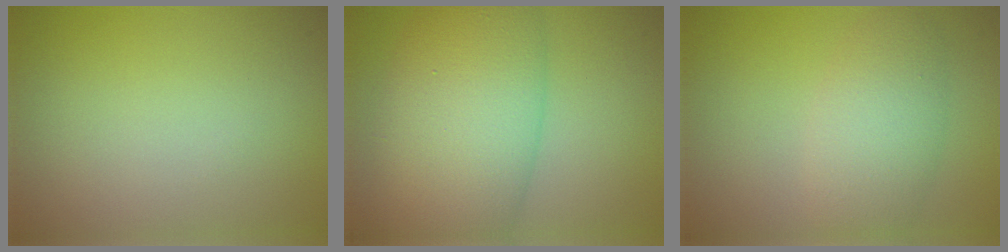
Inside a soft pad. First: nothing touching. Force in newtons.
{"total": 10.2, "press": 10.2, "slide": 0.4}
{"total": 3.9, "press": 3.9, "slide": 0.2}